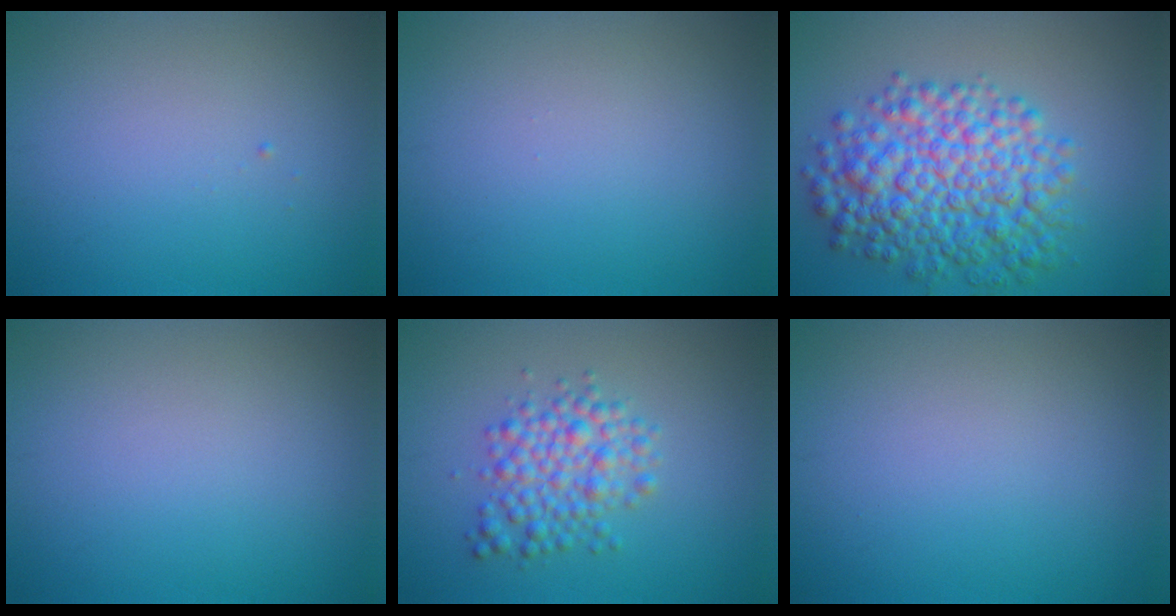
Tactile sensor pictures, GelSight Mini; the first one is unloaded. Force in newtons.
{"total": 0.0}
{"total": 8.5, "press": 8.5, "slide": 0.1}
{"total": 0.0}
{"total": 4.1, "press": 4.1, "slide": 0.1}
{"total": 0.0}